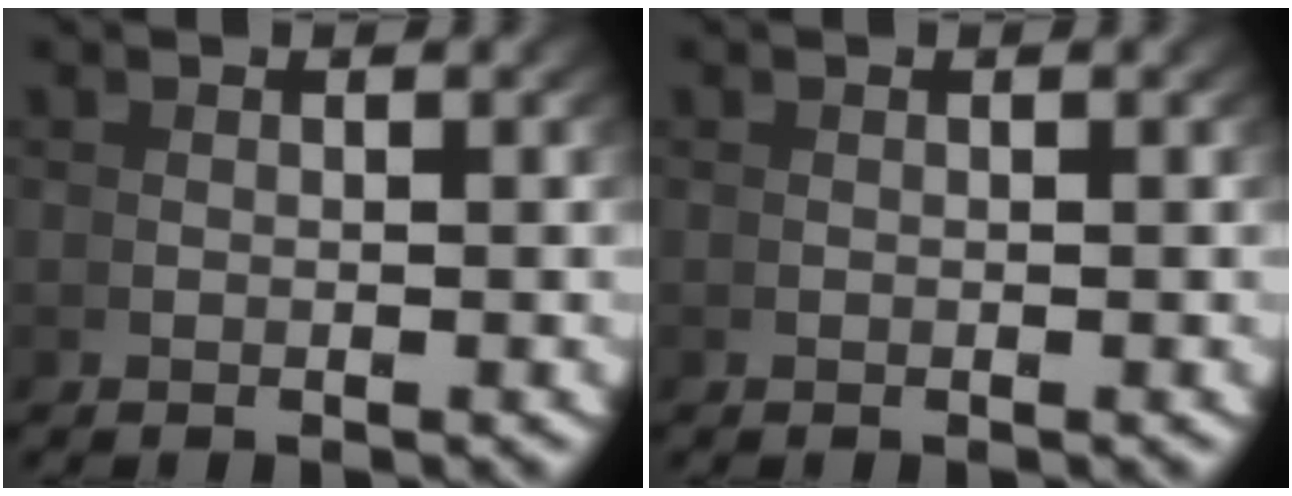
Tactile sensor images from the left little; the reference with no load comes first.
{"total": 0.0}